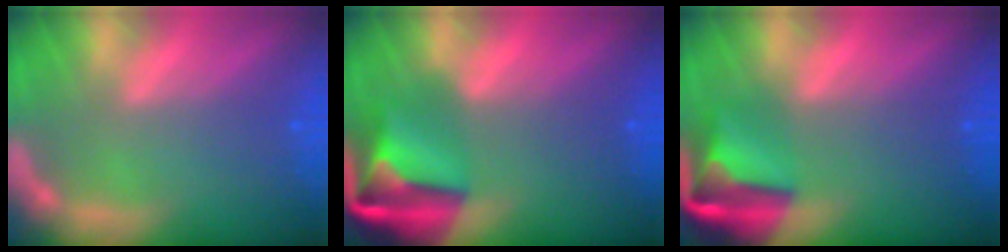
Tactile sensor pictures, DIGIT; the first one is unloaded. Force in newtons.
{"total": 9.5}
{"total": 7.9}